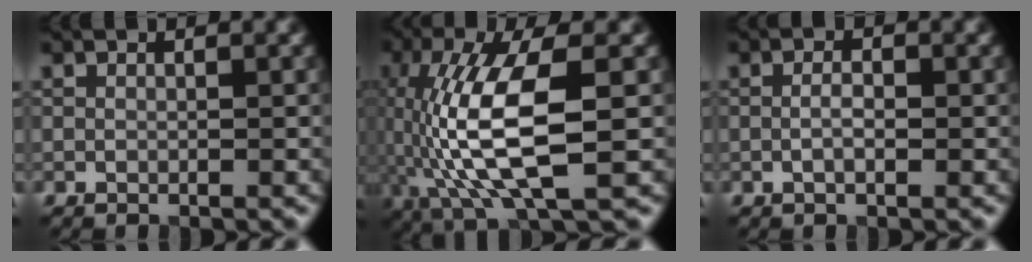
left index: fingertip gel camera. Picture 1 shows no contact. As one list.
[{"total": 10.6, "force": [-1.4, 3.2, 10.0], "torque": [-0.203, 0.012, -0.026]}, {"total": 1.5, "force": [-0.1, 0.6, 1.4], "torque": [-0.020, -0.006, -0.005]}]